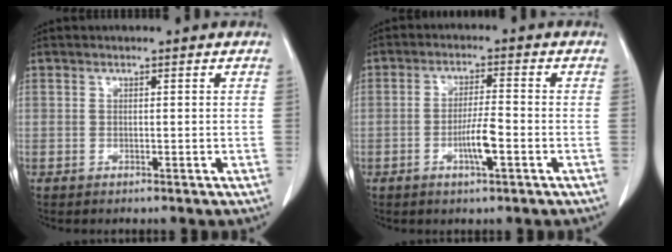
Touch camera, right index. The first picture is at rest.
{"total": 5.1, "force": [-1.8, 0.5, 4.8], "torque": [-0.091, -0.003, -0.032]}